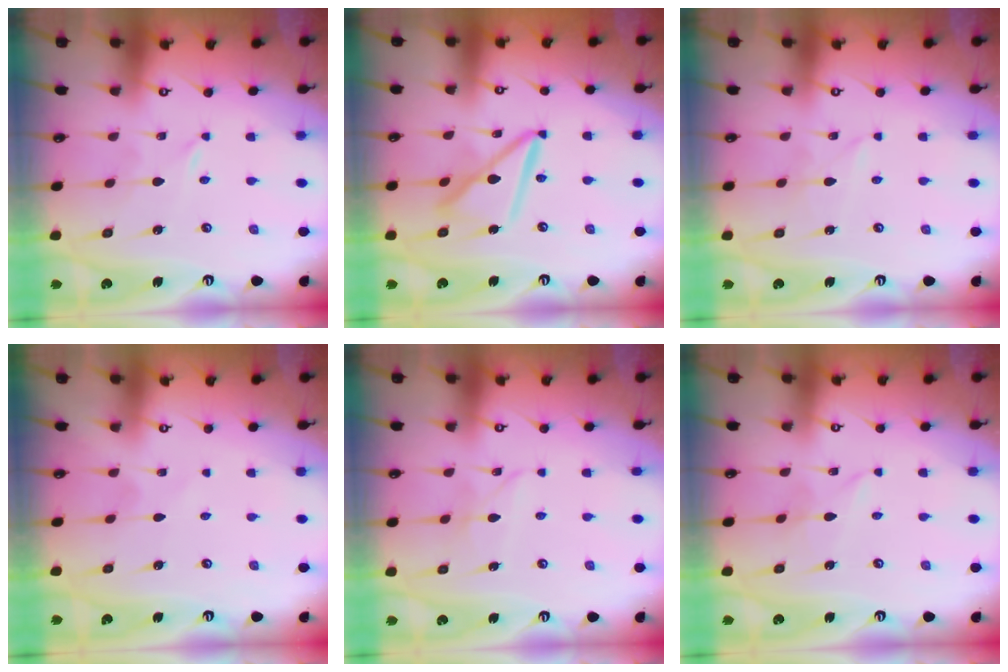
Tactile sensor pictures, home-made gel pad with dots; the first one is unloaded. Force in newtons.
{"total": 14.2, "press": 14.2, "slide": 1.4}
{"total": 3.4, "press": 3.4, "slide": 0.2}
{"total": 1.3, "press": 1.3, "slide": 0.1}
{"total": 4.7, "press": 4.7, "slide": 0.2}
{"total": 2.0, "press": 2.0, "slide": 0.0}